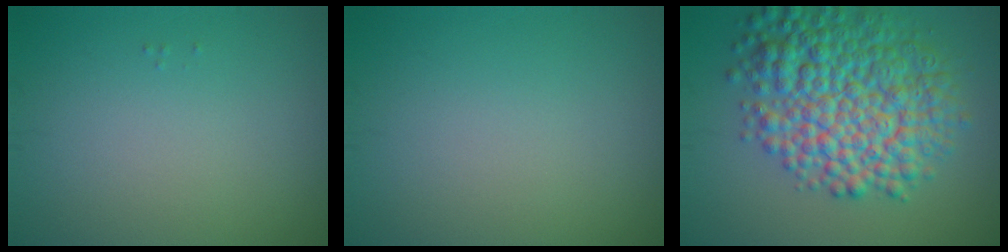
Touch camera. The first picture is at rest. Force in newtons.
{"total": 0.0}
{"total": 9.8, "press": 9.8, "slide": 0.1}